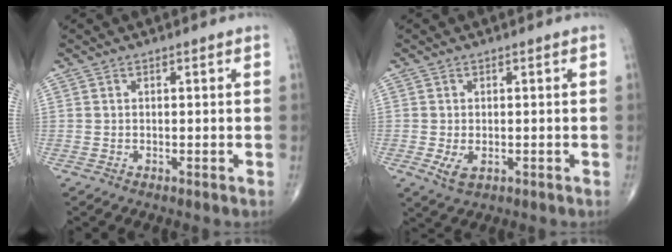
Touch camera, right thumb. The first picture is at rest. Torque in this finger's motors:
{"motor_torque": [0.12, 0.03, 0.23, 0.22, 0.01]}